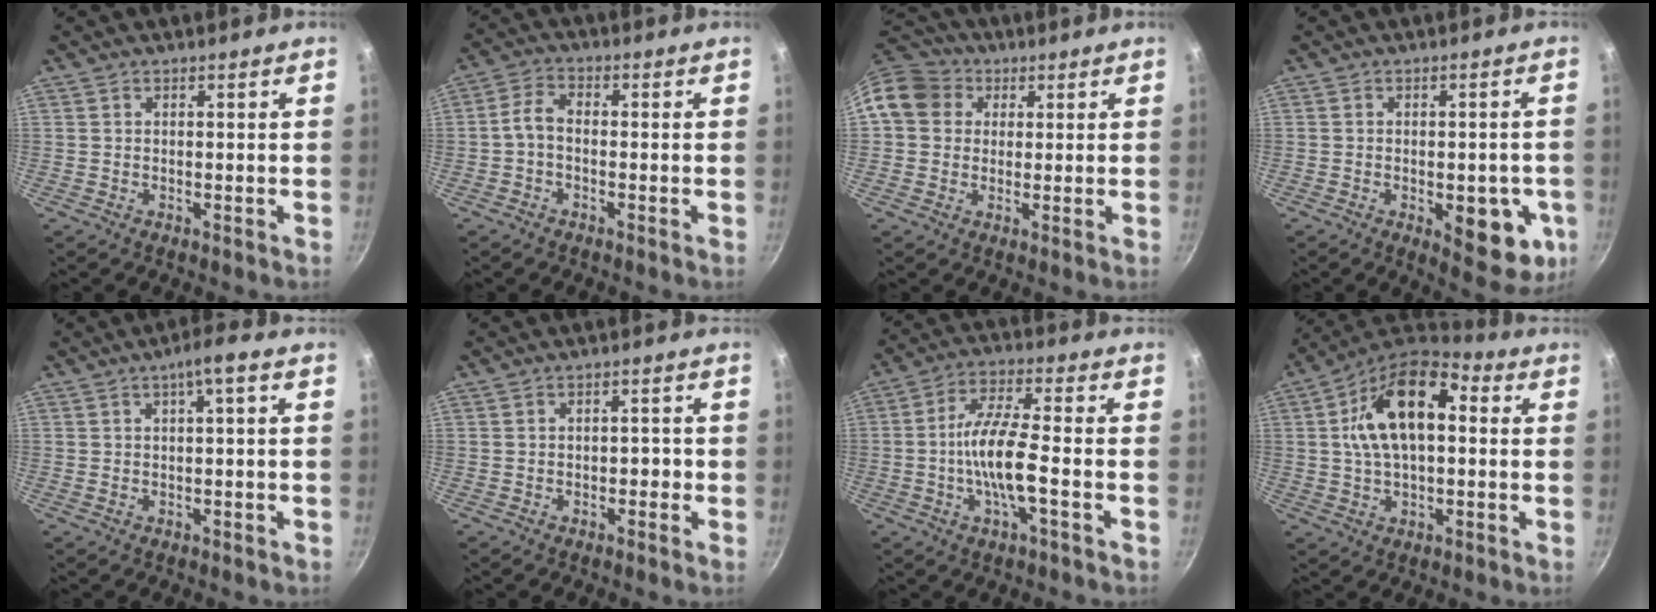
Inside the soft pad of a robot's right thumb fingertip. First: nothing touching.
{"total": 3.9, "force": [-1.1, 2.4, 2.8], "torque": [-0.059, 0.025, -0.032]}
{"total": 10.1, "force": [2.5, 8.8, 4.3], "torque": [-0.056, 0.020, 0.028]}
{"total": 12.1, "force": [-3.4, 5.6, 10.2], "torque": [-0.085, 0.001, -0.036]}
{"total": 4.2, "force": [0.6, 0.9, 4.0], "torque": [-0.072, 0.023, 0.015]}
{"total": 2.2, "force": [-0.8, 1.4, 1.5], "torque": [-0.010, 0.011, -0.013]}
{"total": 10.6, "force": [-2.7, 2.8, 9.8], "torque": [-0.188, 0.028, -0.058]}
{"total": 16.9, "force": [2.6, 9.5, 13.8], "torque": [-0.223, 0.029, 0.025]}